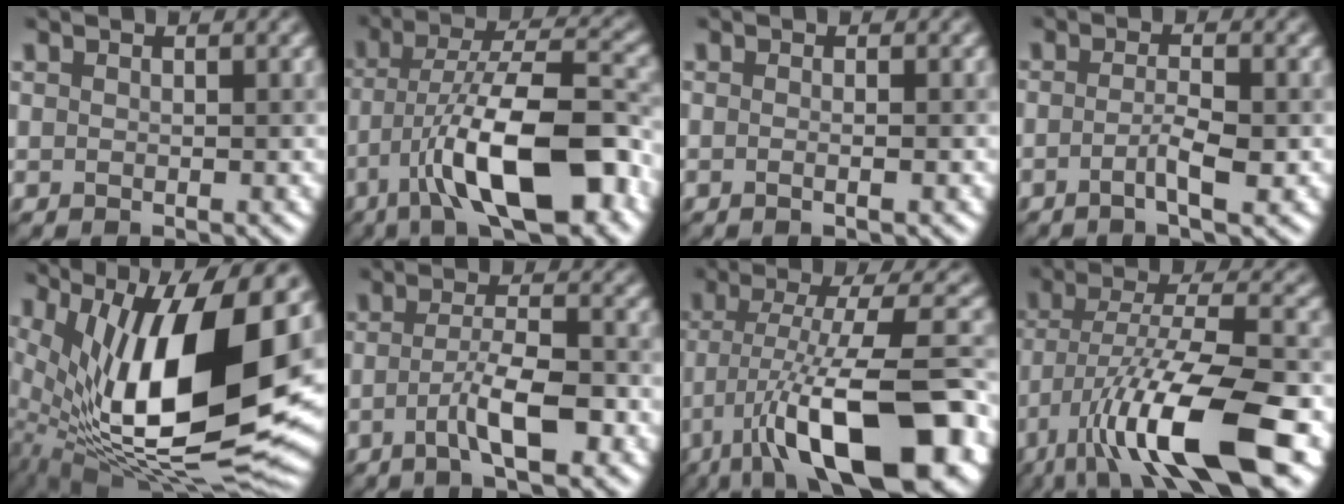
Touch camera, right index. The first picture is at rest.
{"total": 12.5, "force": [-5.1, 4.1, 10.7], "torque": [-0.181, 0.006, -0.086]}
{"total": 2.2, "force": [0.3, 1.2, 1.8], "torque": [0.009, -0.004, -0.019]}
{"total": 2.7, "force": [-0.9, 0.4, 2.5], "torque": [-0.044, 0.003, -0.022]}
{"total": 16.7, "force": [2.8, 6.4, 15.2], "torque": [-0.263, -0.007, 0.048]}
{"total": 5.0, "force": [-1.9, 1.0, 4.5], "torque": [-0.080, 0.007, -0.038]}
{"total": 14.6, "force": [-5.7, 4.6, 12.6], "torque": [-0.199, 0.008, -0.090]}
{"total": 12.6, "force": [-6.1, 3.5, 10.5], "torque": [-0.191, -0.003, -0.108]}